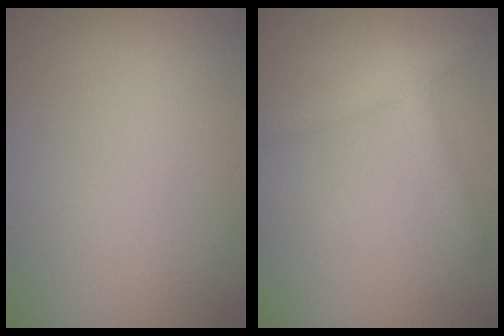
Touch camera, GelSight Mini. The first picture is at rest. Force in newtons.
{"total": 2.5, "press": 2.5, "slide": 0.1}